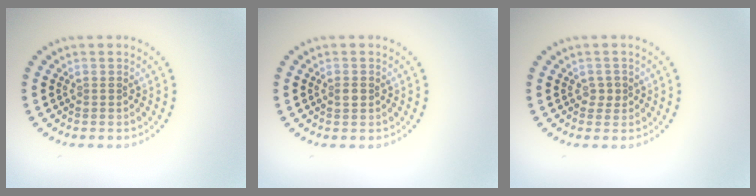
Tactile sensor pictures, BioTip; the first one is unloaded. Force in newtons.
{"total": 0.9, "press": 0.8, "slide": 0.3}
{"total": 1.0, "press": 0.9, "slide": 0.5}